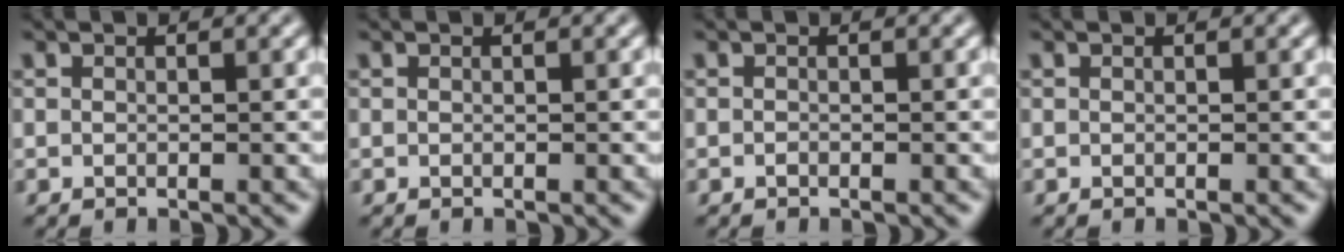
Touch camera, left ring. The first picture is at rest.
{"total": 0.0}
{"total": 0.0}
{"total": 0.0}